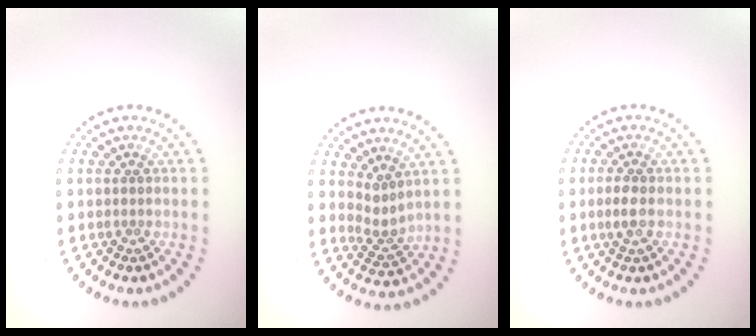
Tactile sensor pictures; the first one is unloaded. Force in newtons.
{"total": 2.0, "press": 1.4, "slide": 1.3}
{"total": 1.5, "press": 1.5, "slide": 0.3}